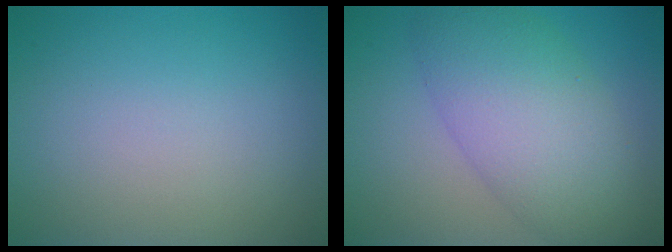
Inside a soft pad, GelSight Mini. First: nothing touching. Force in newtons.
{"total": 7.6, "press": 7.6, "slide": 0.1}